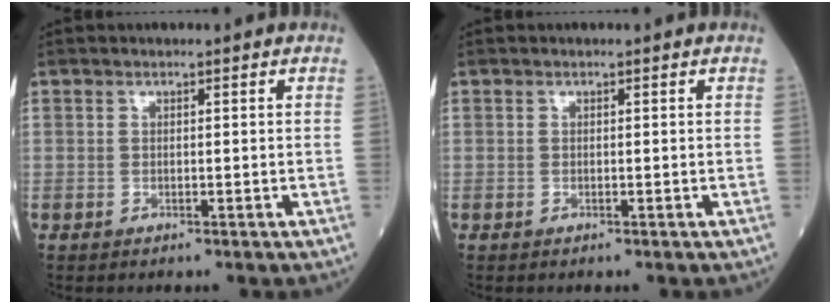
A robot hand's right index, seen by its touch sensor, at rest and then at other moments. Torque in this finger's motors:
{"motor_torque": [0.01, 0.01, 0.00, -0.01]}